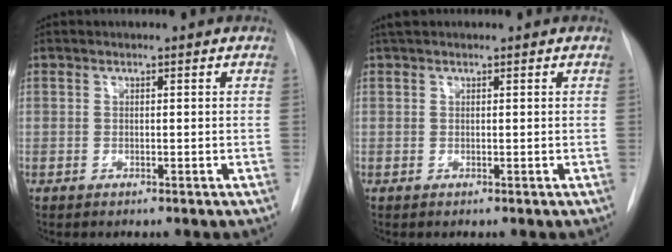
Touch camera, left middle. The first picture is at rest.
{"total": 1.5, "force": [1.2, 0.6, 0.7], "torque": [-0.016, 0.019, 0.023]}